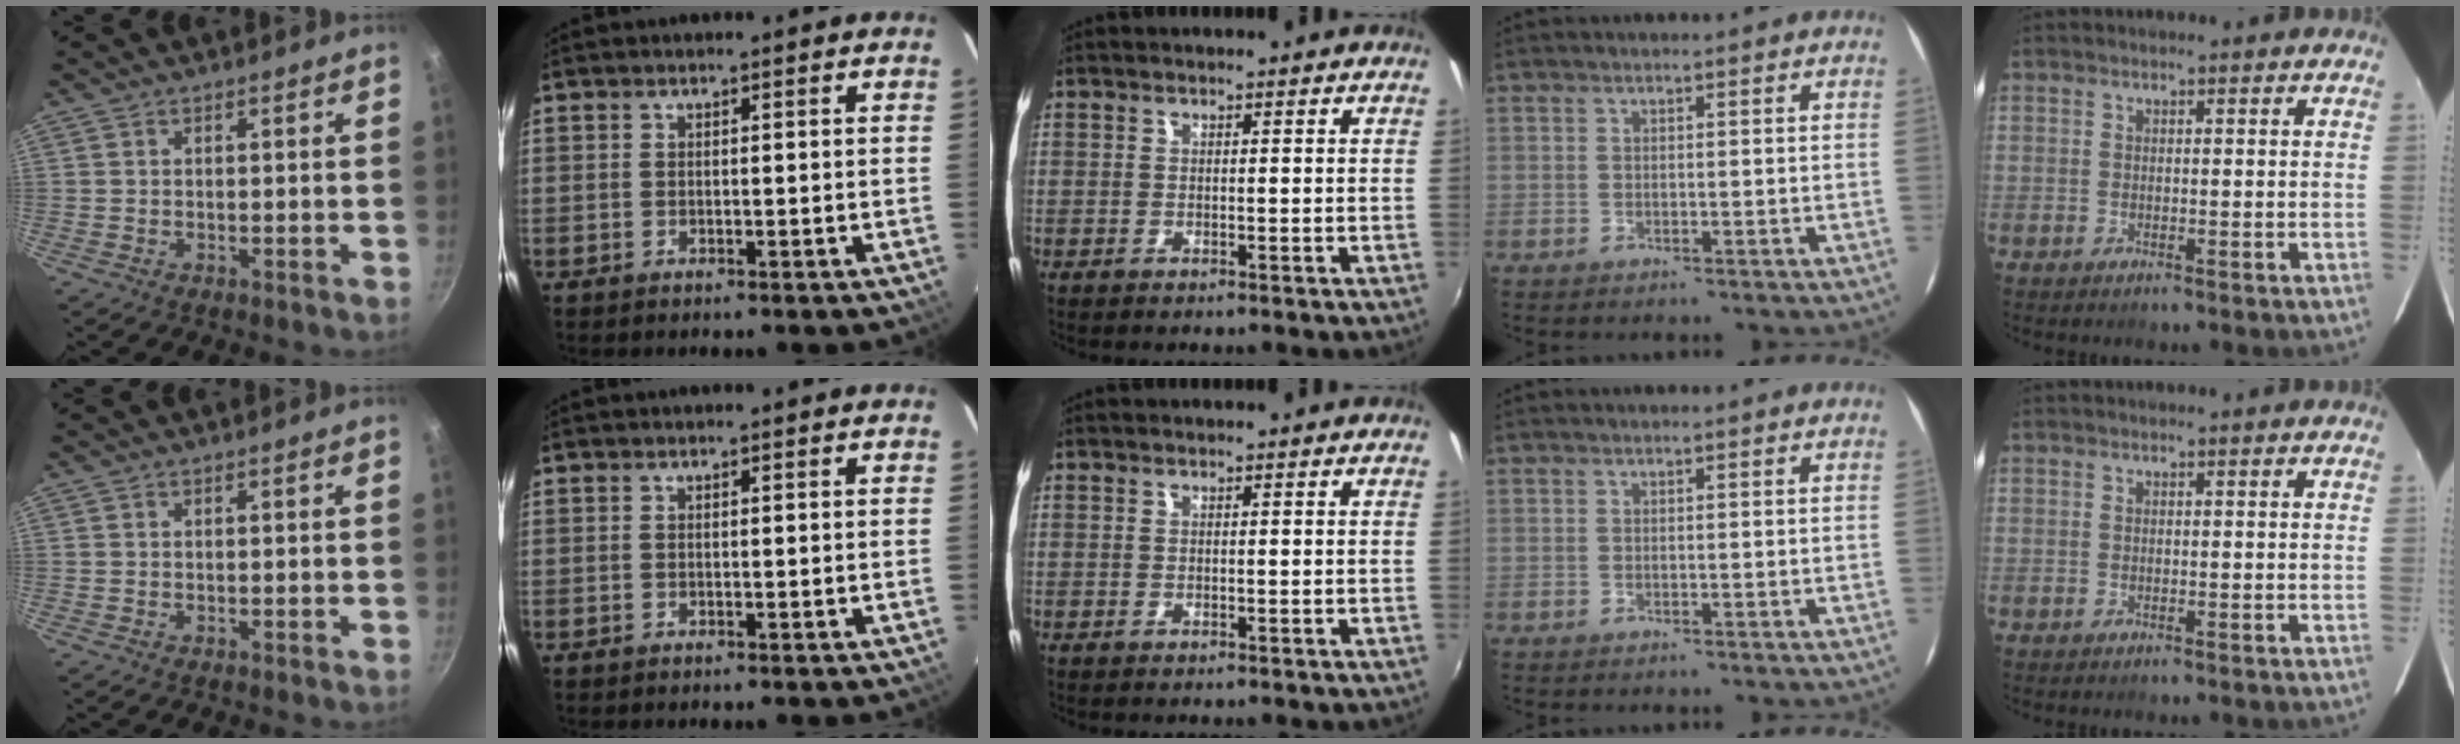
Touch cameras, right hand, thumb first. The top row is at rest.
{}